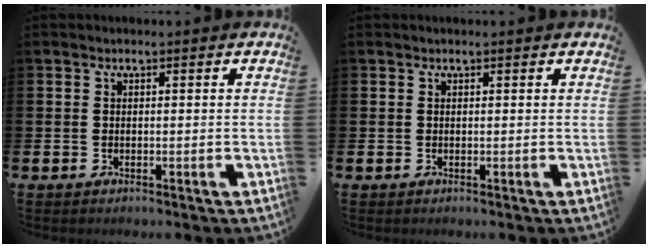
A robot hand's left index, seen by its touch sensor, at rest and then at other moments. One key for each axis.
{"total": 0.0}